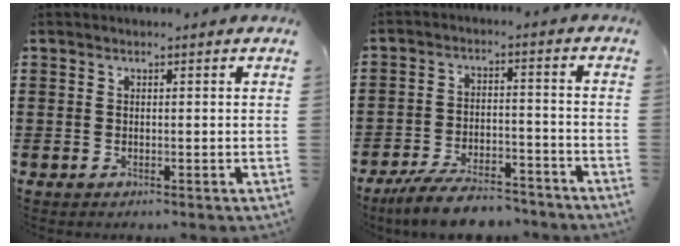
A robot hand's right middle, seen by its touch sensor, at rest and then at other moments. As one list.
[{"total": 7.4, "force": [-6.7, 1.5, 2.7], "torque": [-0.054, 0.009, -0.129]}]